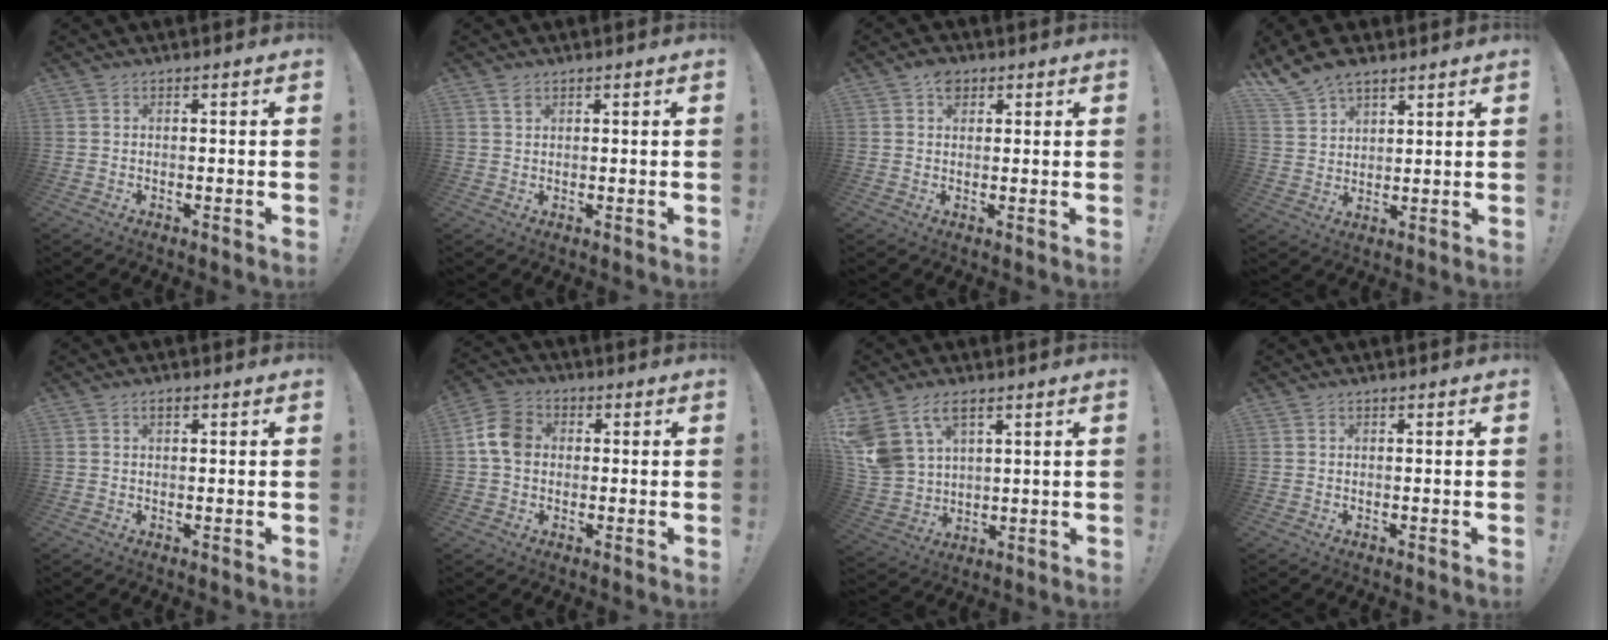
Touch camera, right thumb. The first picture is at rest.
{"total": 1.4, "force": [1.0, 0.8, 0.6], "torque": [0.000, -0.005, 0.016]}
{"total": 4.1, "force": [2.0, 2.9, 2.2], "torque": [-0.027, -0.004, 0.035]}
{"total": 9.4, "force": [7.4, 4.6, 3.5], "torque": [-0.076, -0.038, 0.148]}
{"total": 1.4, "force": [0.7, 0.6, 1.0], "torque": [-0.015, 0.000, 0.012]}
{"total": 9.4, "force": [0.8, 7.3, 5.9], "torque": [-0.099, 0.013, 0.019]}
{"total": 11.7, "force": [6.6, 7.0, 6.7], "torque": [-0.146, -0.031, 0.133]}
{"total": 0.0}